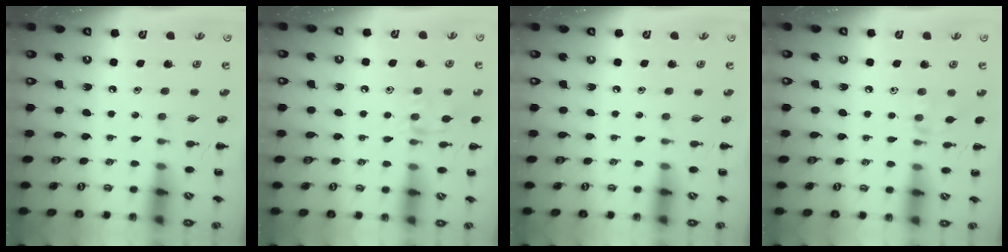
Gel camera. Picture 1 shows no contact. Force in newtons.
{"total": 8.3, "press": 8.3, "slide": 0.8}
{"total": 0.0}
{"total": 4.4, "press": 4.2, "slide": 1.4}